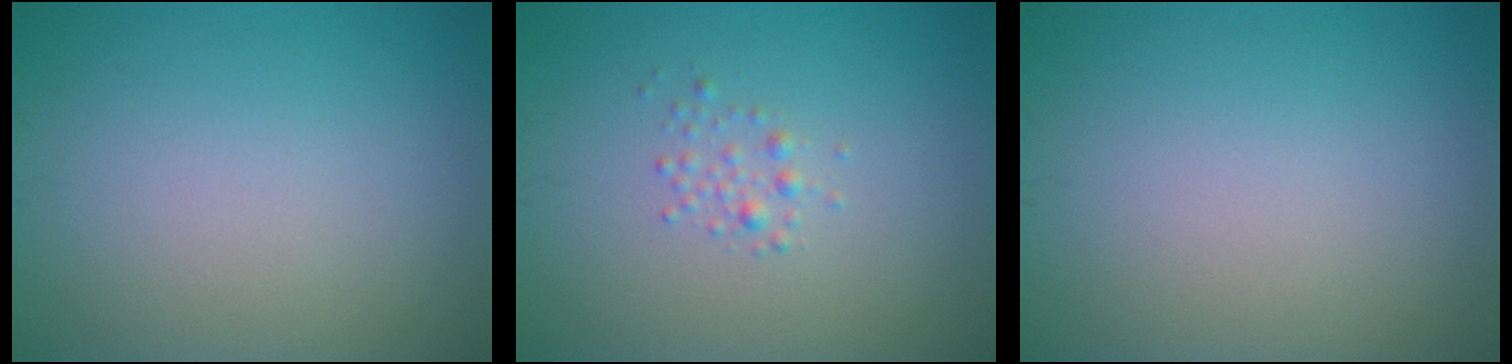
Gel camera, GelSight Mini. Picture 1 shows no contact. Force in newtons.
{"total": 1.2, "press": 1.2, "slide": 0.0}
{"total": 0.0}